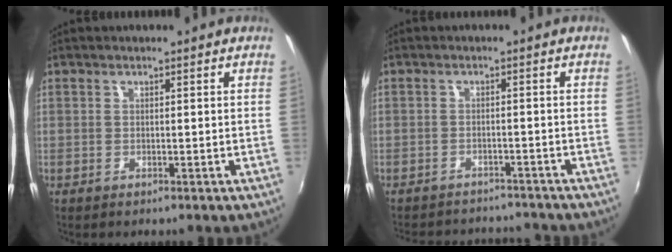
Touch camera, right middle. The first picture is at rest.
{"total": 10.9, "force": [-10.0, 3.1, 3.2], "torque": [-0.078, -0.001, -0.135]}